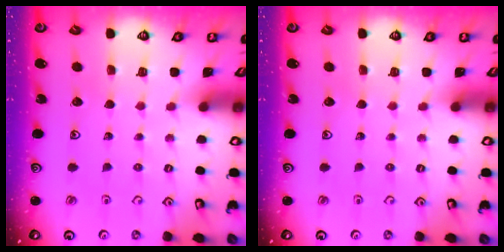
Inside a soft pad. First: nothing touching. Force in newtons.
{"total": 0.0}